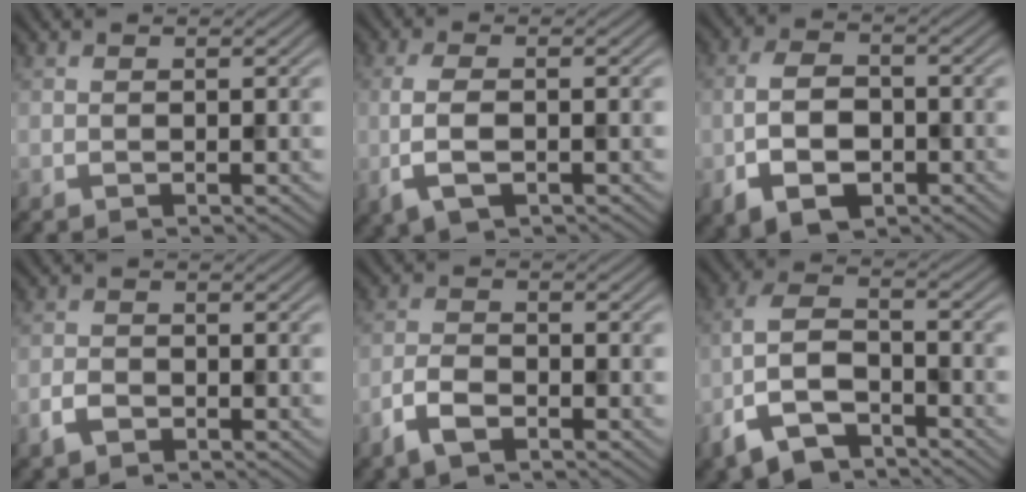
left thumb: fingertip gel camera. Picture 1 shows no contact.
{"total": 4.4, "force": [-1.2, 1.7, 3.9], "torque": [-0.097, -0.004, -0.025]}
{"total": 6.5, "force": [-2.5, 3.7, 4.6], "torque": [-0.099, -0.005, -0.053]}
{"total": 2.3, "force": [-1.4, 1.4, 1.1], "torque": [-0.024, -0.002, -0.033]}
{"total": 3.8, "force": [-2.4, 1.6, 2.4], "torque": [-0.052, -0.001, -0.056]}
{"total": 8.8, "force": [-5.5, 3.8, 5.7], "torque": [-0.123, -0.004, -0.120]}